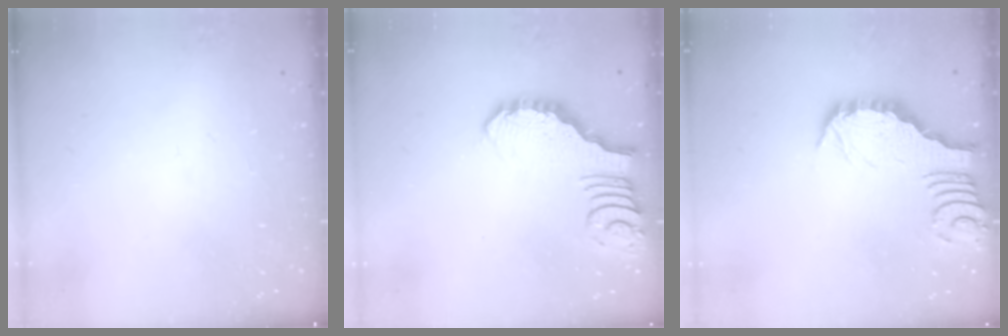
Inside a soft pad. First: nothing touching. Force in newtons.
{"total": 2.4, "press": 2.4, "slide": 0.3}
{"total": 2.9, "press": 2.9, "slide": 0.3}